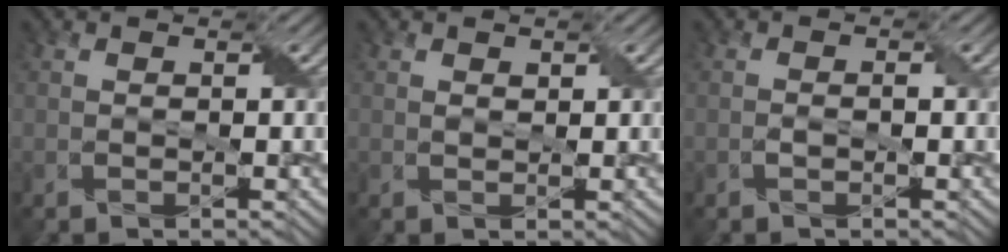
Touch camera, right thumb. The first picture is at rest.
{"total": 0.8, "force": [0.5, 0.5, 0.4], "torque": [-0.011, -0.001, 0.010]}
{"total": 0.9, "force": [-0.4, 0.4, 0.8], "torque": [-0.016, 0.005, -0.006]}